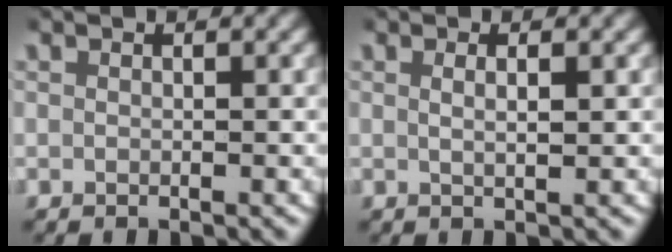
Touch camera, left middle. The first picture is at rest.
{"total": 1.2, "force": [0.4, 0.0, 1.1], "torque": [-0.023, -0.006, 0.011]}